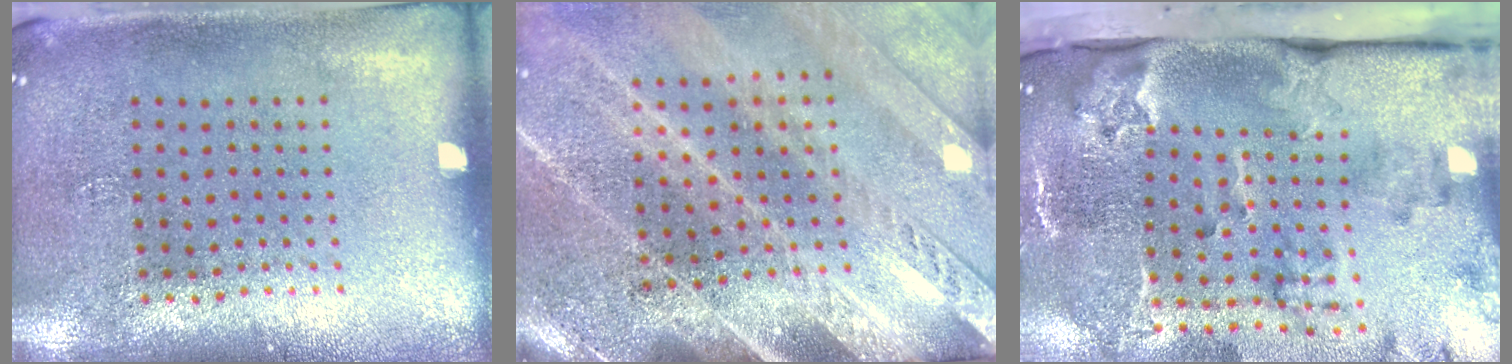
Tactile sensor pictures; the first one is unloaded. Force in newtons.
{"total": 3.5, "press": 3.0, "slide": 1.8}
{"total": 4.0, "press": 2.7, "slide": 3.0}